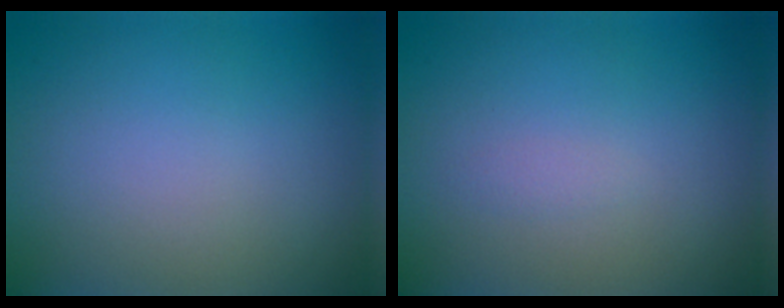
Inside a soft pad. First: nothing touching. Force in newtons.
{"total": 0.6, "press": 0.6, "slide": 0.1}